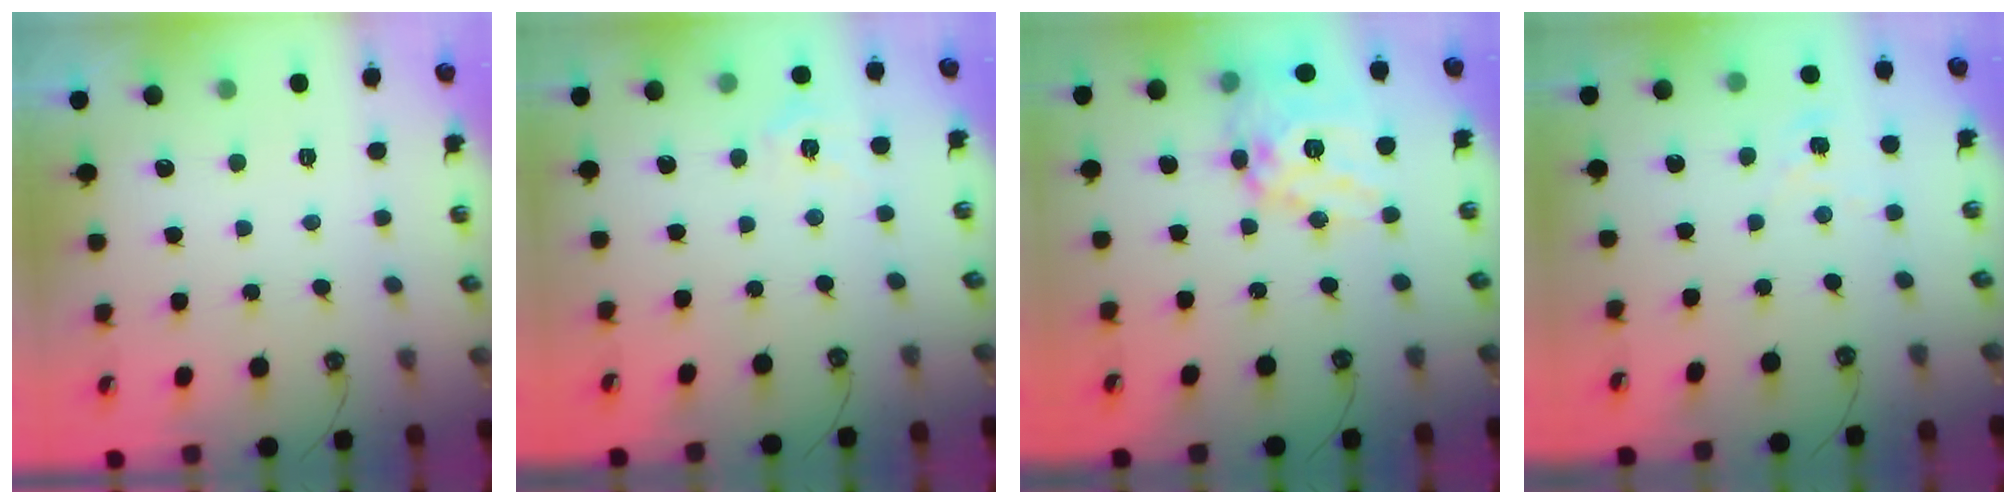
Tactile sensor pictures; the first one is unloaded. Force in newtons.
{"total": 4.7, "press": 4.7, "slide": 0.5}
{"total": 18.3, "press": 18.2, "slide": 1.7}
{"total": 1.0, "press": 1.0, "slide": 0.2}